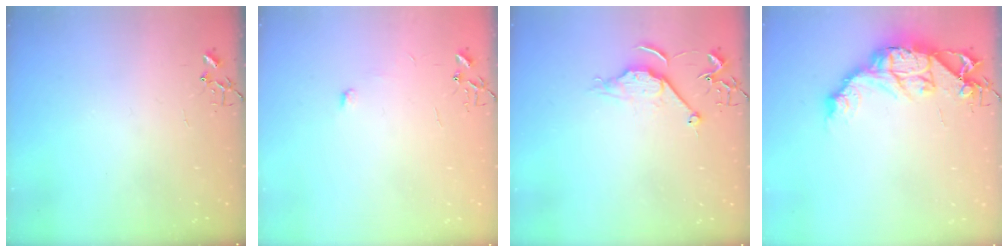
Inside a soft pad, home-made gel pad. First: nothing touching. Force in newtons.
{"total": 4.4, "press": 4.3, "slide": 0.5}
{"total": 8.2, "press": 8.1, "slide": 0.3}
{"total": 15.1, "press": 15.0, "slide": 1.3}